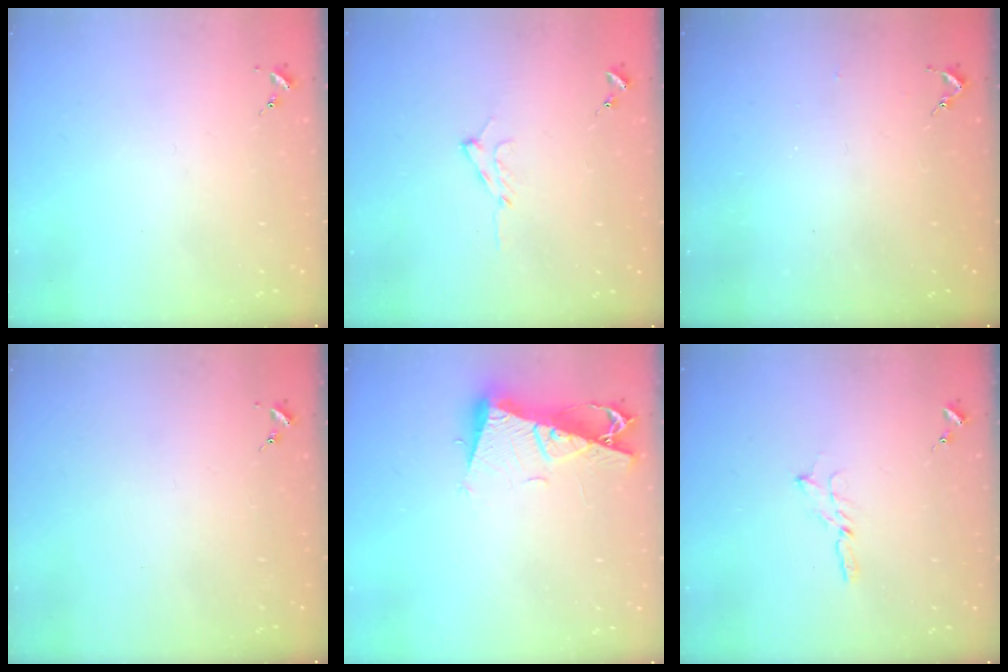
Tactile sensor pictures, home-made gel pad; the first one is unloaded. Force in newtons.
{"total": 7.4, "press": 7.3, "slide": 0.8}
{"total": 2.6, "press": 2.5, "slide": 0.3}
{"total": 0.0}
{"total": 10.6, "press": 10.5, "slide": 1.3}
{"total": 3.6, "press": 3.6, "slide": 0.1}